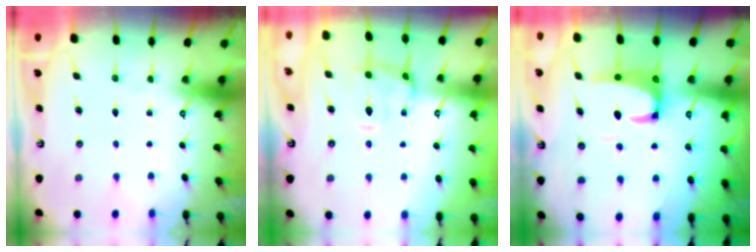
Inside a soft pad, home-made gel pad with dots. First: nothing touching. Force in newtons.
{"total": 3.0, "press": 2.7, "slide": 1.3}
{"total": 3.7, "press": 3.6, "slide": 1.0}